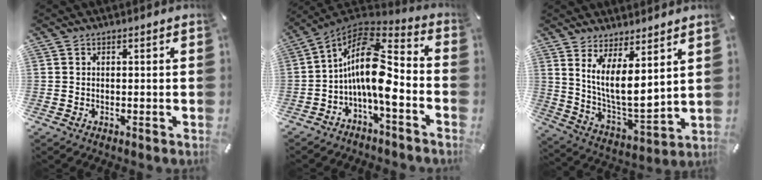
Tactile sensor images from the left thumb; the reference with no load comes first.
{"total": 15.4, "force": [-2.6, 6.8, 13.6], "torque": [-0.279, 0.000, -0.049]}
{"total": 10.1, "force": [6.2, 3.6, 7.1], "torque": [-0.151, -0.055, 0.120]}